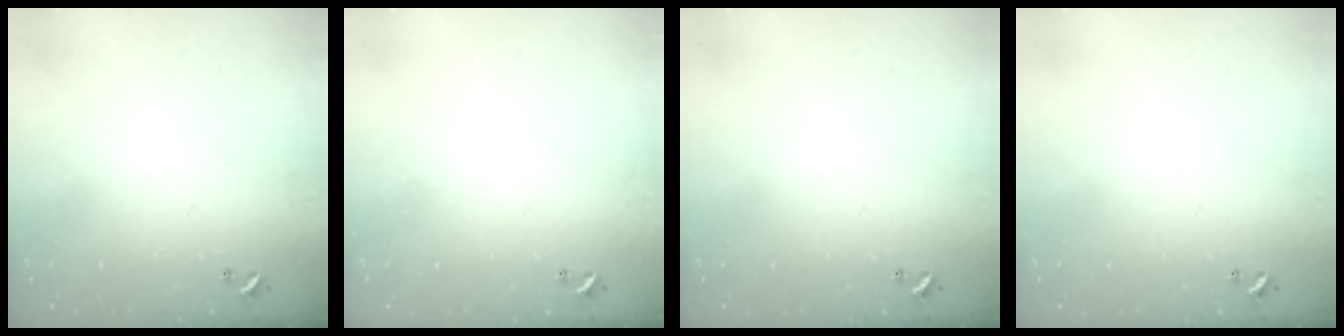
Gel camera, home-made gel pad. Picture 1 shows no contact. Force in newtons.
{"total": 0.0}
{"total": 0.0}
{"total": 0.0}